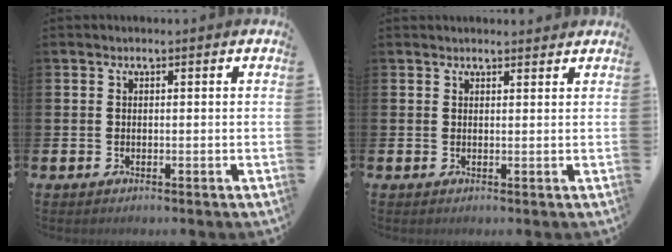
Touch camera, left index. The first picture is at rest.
{"total": 1.3, "force": [1.3, 0.2, 0.0], "torque": [0.006, -0.005, 0.021]}